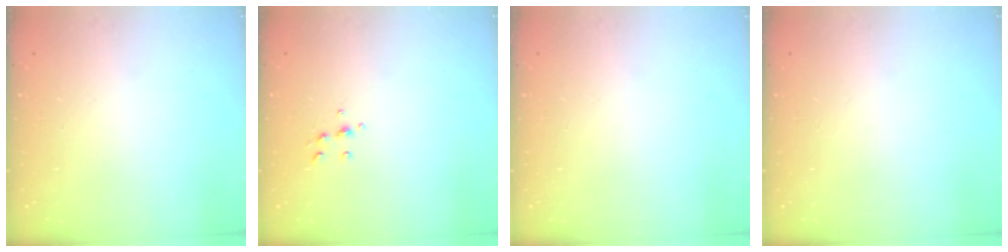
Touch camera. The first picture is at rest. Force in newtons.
{"total": 5.8, "press": 5.7, "slide": 0.8}
{"total": 0.0}
{"total": 0.0}